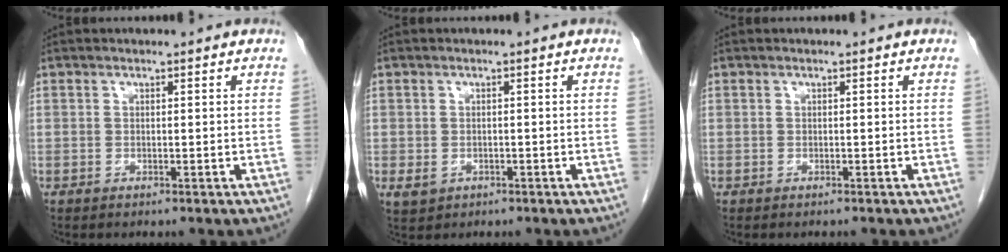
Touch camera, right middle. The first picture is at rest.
{"total": 2.2, "force": [-0.8, 1.8, 1.0], "torque": [-0.020, 0.000, -0.001]}
{"total": 0.8, "force": [-0.8, 0.2, 0.2], "torque": [-0.006, -0.002, -0.012]}